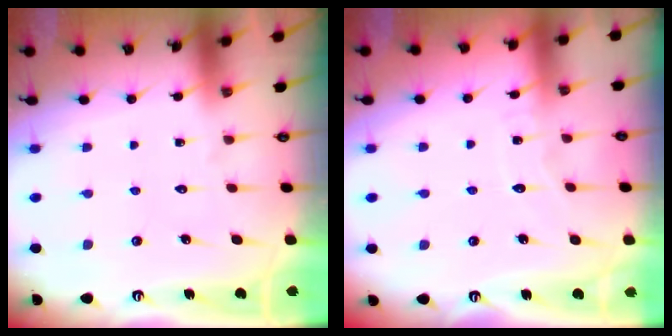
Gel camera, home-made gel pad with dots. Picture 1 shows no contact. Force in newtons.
{"total": 4.0, "press": 3.9, "slide": 0.5}